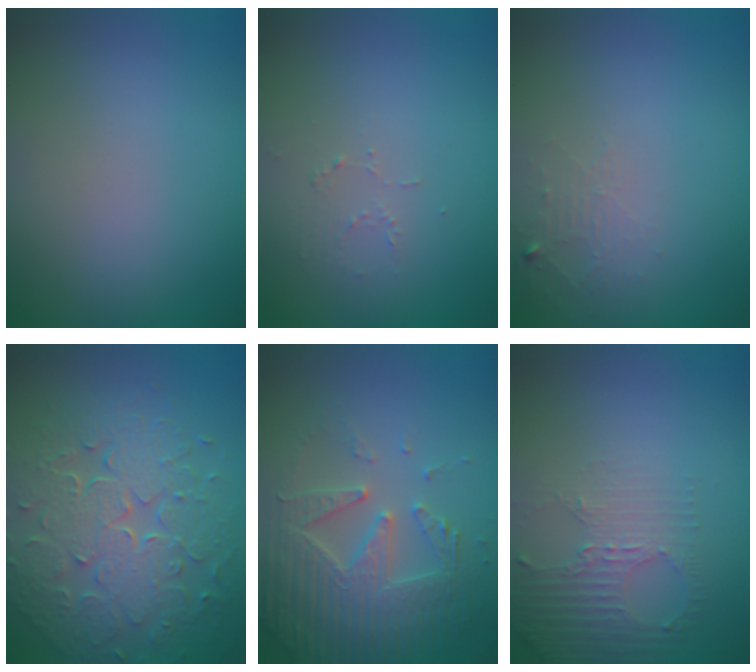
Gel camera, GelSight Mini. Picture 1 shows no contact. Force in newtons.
{"total": 0.7, "press": 0.4, "slide": 0.6}
{"total": 1.3, "press": 1.3, "slide": 0.2}
{"total": 8.0, "press": 5.8, "slide": 5.5}
{"total": 4.8, "press": 4.4, "slide": 2.0}
{"total": 2.6, "press": 1.9, "slide": 1.9}